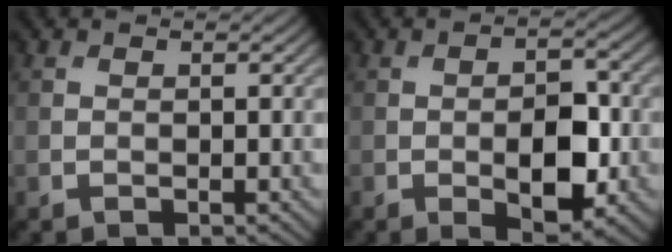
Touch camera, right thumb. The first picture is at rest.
{"total": 6.4, "force": [-1.4, 3.0, 5.4], "torque": [-0.089, -0.005, -0.021]}